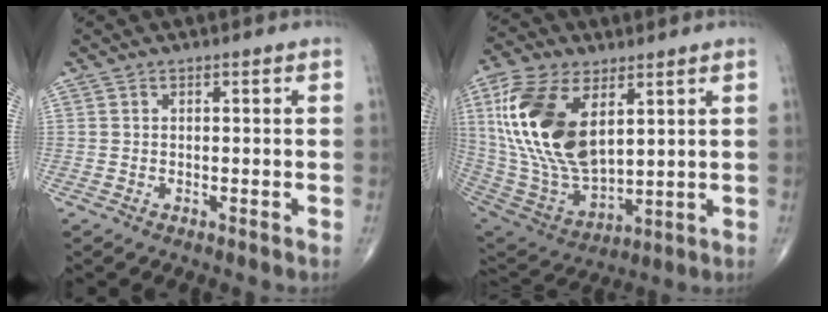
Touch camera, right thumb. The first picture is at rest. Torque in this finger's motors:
{"motor_torque": [-0.96, 1.79, 1.97, 0.80, 0.68]}